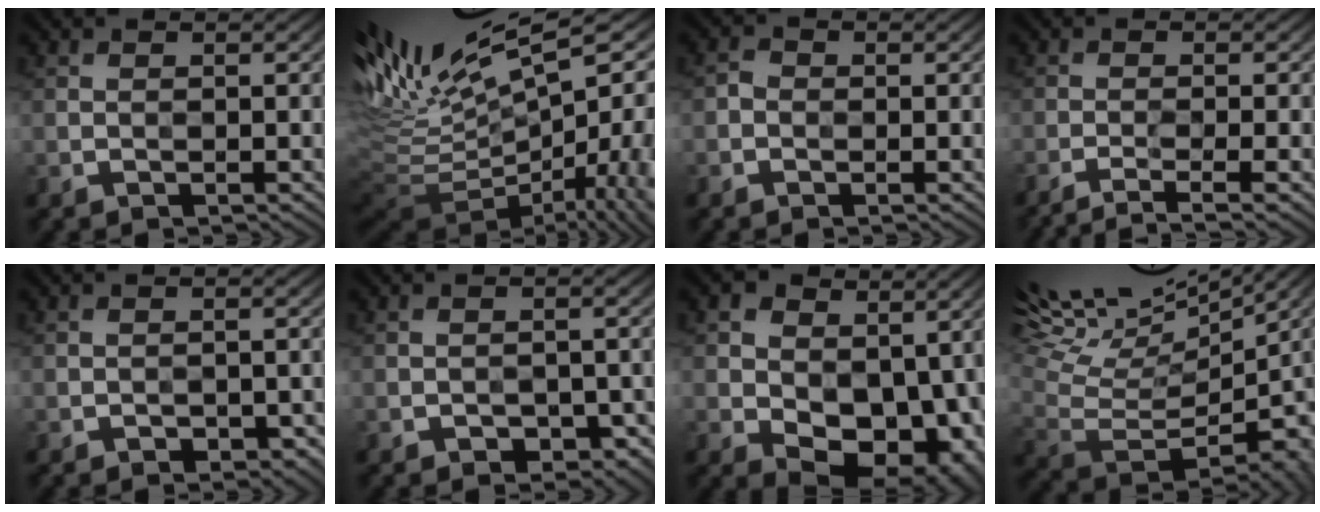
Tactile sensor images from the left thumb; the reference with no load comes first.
{"total": 15.4, "force": [1.5, 5.4, 14.4], "torque": [-0.174, -0.003, 0.092]}
{"total": 1.4, "force": [-0.5, 1.2, 0.5], "torque": [-0.015, 0.001, -0.016]}
{"total": 4.9, "force": [-3.7, 0.4, 3.2], "torque": [-0.043, 0.001, -0.065]}
{"total": 1.7, "force": [-1.6, 0.6, 0.2], "torque": [-0.005, 0.002, -0.025]}
{"total": 2.4, "force": [-1.9, 1.3, 0.5], "torque": [-0.008, 0.003, -0.027]}
{"total": 13.2, "force": [-0.3, 9.9, 8.8], "torque": [-0.116, -0.018, 0.000]}
{"total": 14.3, "force": [9.5, 3.8, 10.0], "torque": [-0.194, 0.030, 0.165]}